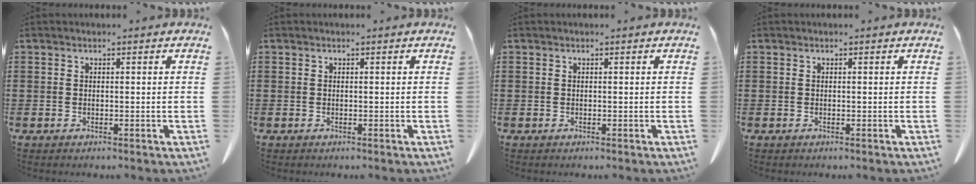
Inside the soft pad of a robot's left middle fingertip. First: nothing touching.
{"total": 0.0}
{"total": 0.0}
{"total": 0.0}